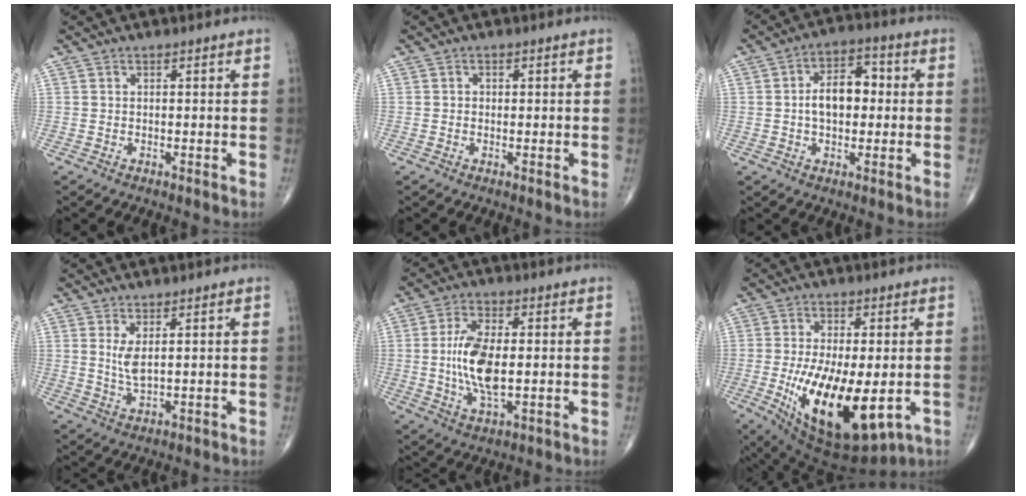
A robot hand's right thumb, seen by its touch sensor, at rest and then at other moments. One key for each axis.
{"total": 0.8, "fx": 0.1, "fy": 0.7, "fz": 0.3, "tx": 0.000, "ty": 0.002, "tz": -0.001}
{"total": 9.2, "fx": 0.2, "fy": 5.7, "fz": 7.2, "tx": -0.097, "ty": 0.024, "tz": -0.005}
{"total": 3.7, "fx": 1.1, "fy": 1.2, "fz": 3.3, "tx": -0.067, "ty": -0.015, "tz": 0.029}
{"total": 10.8, "fx": -0.1, "fy": 4.8, "fz": 9.6, "tx": -0.192, "ty": -0.005, "tz": -0.001}
{"total": 18.7, "fx": -4.2, "fy": 7.8, "fz": 16.4, "tx": -0.295, "ty": -0.025, "tz": -0.046}